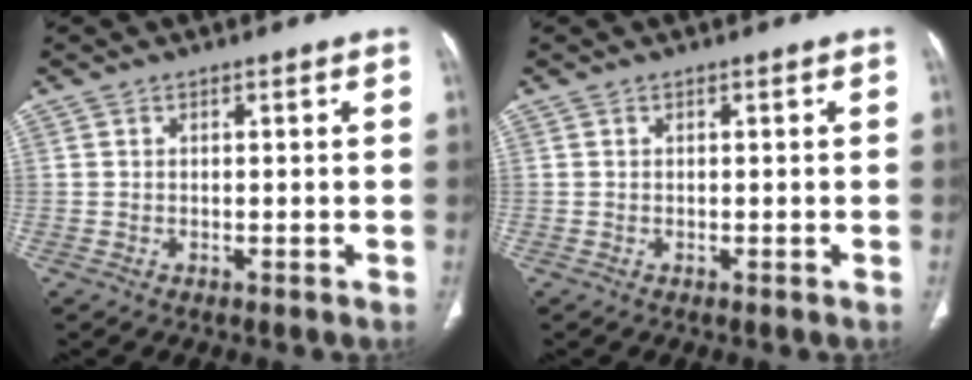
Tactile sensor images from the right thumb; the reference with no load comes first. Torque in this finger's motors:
{"motor_torque": [0.00, 0.00, -0.03, 0.02, 0.00]}